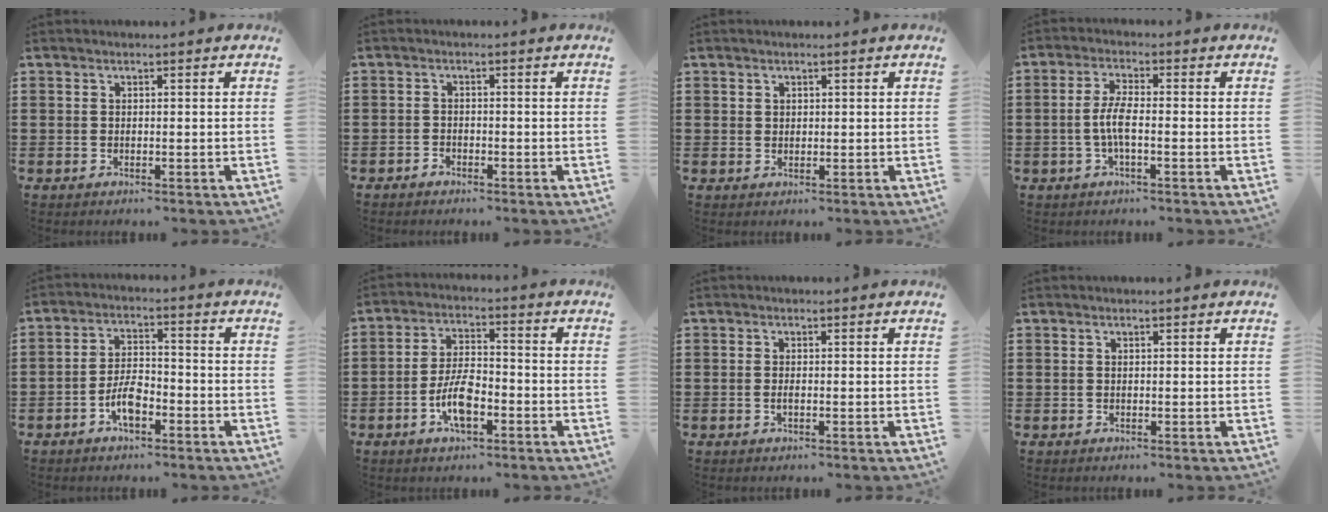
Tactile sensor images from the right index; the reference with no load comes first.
{"total": 1.2, "force": [-1.0, 0.5, 0.2], "torque": [-0.006, 0.002, -0.023]}
{"total": 1.1, "force": [0.7, 0.8, 0.2], "torque": [-0.006, 0.002, 0.014]}
{"total": 4.4, "force": [-1.0, 1.1, 4.1], "torque": [-0.096, -0.003, -0.026]}
{"total": 5.3, "force": [-2.6, 2.3, 3.9], "torque": [-0.093, 0.000, -0.056]}
{"total": 7.2, "force": [-2.8, 2.9, 6.0], "torque": [-0.133, 0.001, -0.058]}
{"total": 0.8, "force": [-0.3, 0.2, 0.8], "torque": [-0.015, -0.004, -0.004]}
{"total": 0.0}